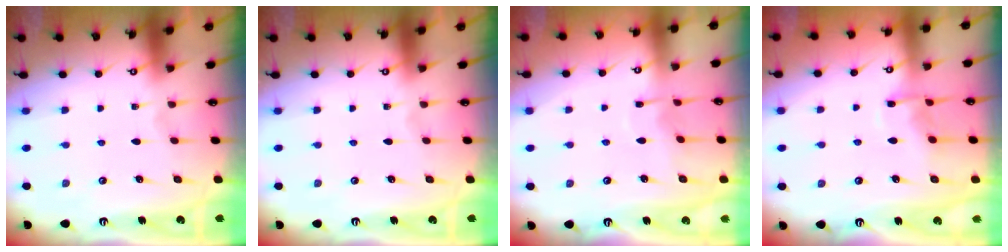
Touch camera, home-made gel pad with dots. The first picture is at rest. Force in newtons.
{"total": 0.0}
{"total": 4.1, "press": 4.0, "slide": 0.6}
{"total": 7.2, "press": 7.2, "slide": 0.8}